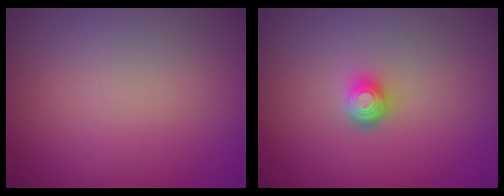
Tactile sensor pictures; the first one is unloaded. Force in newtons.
{"total": 2.0, "press": 1.5, "slide": 1.4}